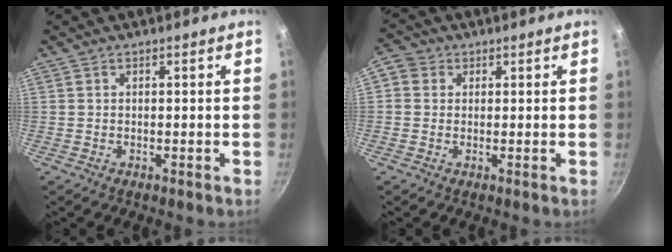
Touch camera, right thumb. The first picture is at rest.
{"total": 3.2, "force": [0.6, 3.0, 1.1], "torque": [-0.003, 0.001, -0.004]}